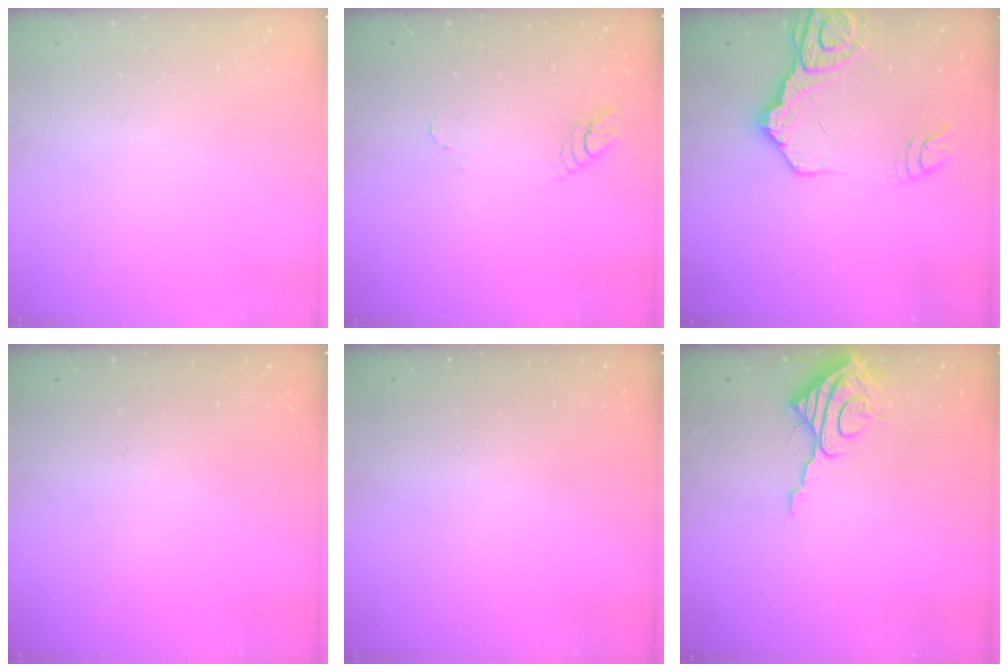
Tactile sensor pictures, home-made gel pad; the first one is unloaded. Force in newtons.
{"total": 3.6, "press": 3.6, "slide": 0.4}
{"total": 14.3, "press": 14.2, "slide": 1.7}
{"total": 0.0}
{"total": 0.0}
{"total": 9.2, "press": 9.2, "slide": 0.3}